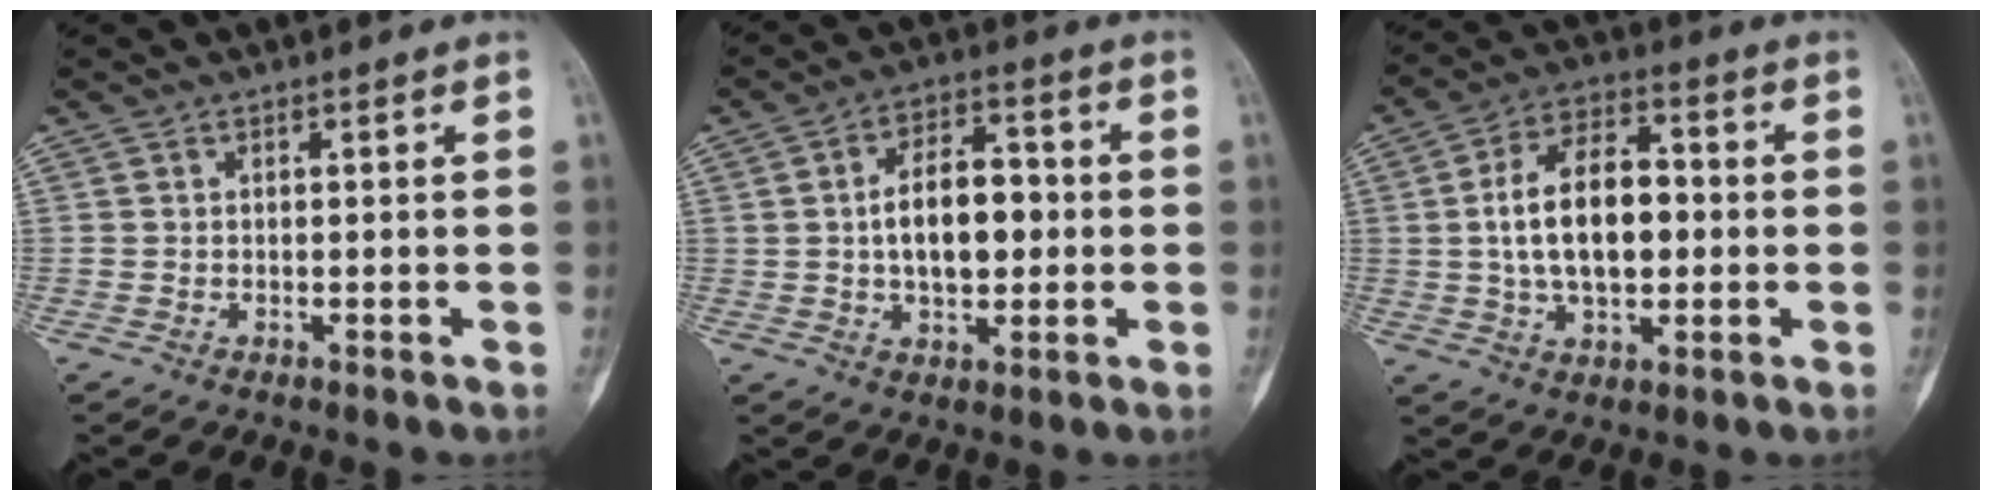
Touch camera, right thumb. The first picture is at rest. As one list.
[{"total": 11.6, "force": [0.0, 6.7, 9.4], "torque": [-0.131, 0.018, 0.001]}, {"total": 14.8, "force": [0.2, 8.6, 12.0], "torque": [-0.194, 0.020, 0.001]}]